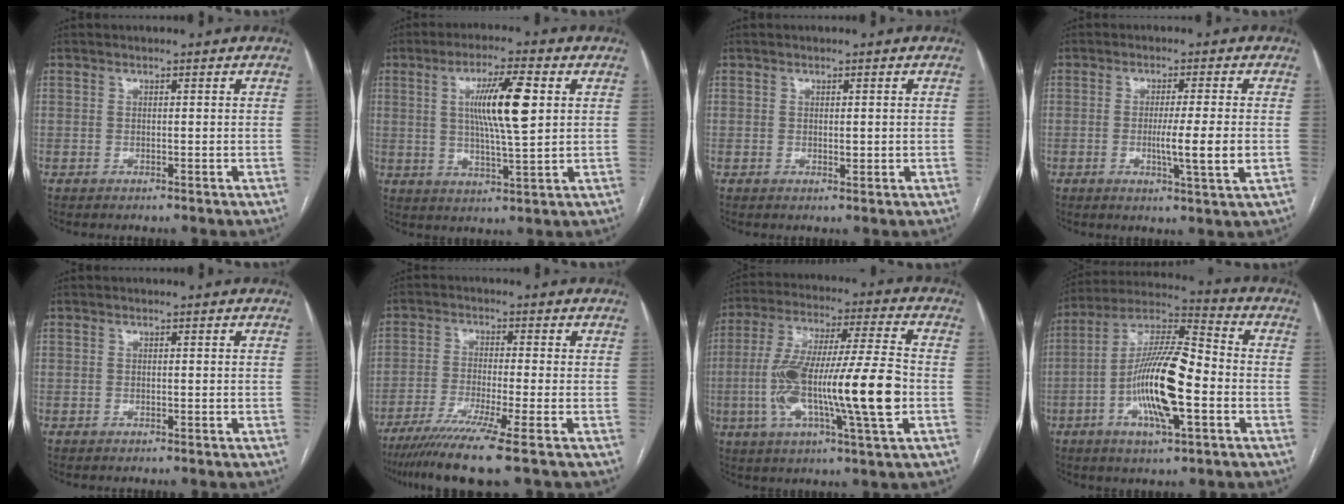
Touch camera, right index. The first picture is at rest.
{"total": 10.4, "force": [2.4, 0.7, 10.1], "torque": [-0.179, 0.000, 0.042]}
{"total": 1.3, "force": [0.1, 0.5, 1.1], "torque": [-0.018, -0.005, 0.004]}
{"total": 6.8, "force": [-1.0, -0.6, 6.7], "torque": [-0.111, -0.016, -0.018]}
{"total": 0.0}
{"total": 10.3, "force": [-7.1, -1.6, 7.3], "torque": [-0.122, -0.029, -0.119]}
{"total": 19.8, "force": [-3.6, 1.4, 19.4], "torque": [-0.356, 0.001, -0.062]}
{"total": 16.3, "force": [-3.9, 3.3, 15.4], "torque": [-0.296, 0.006, -0.070]}